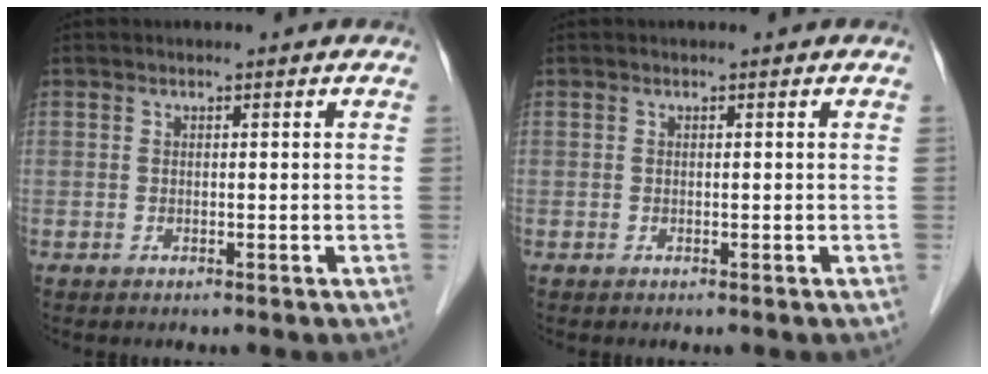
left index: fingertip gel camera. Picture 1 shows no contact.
{"total": 0.0}